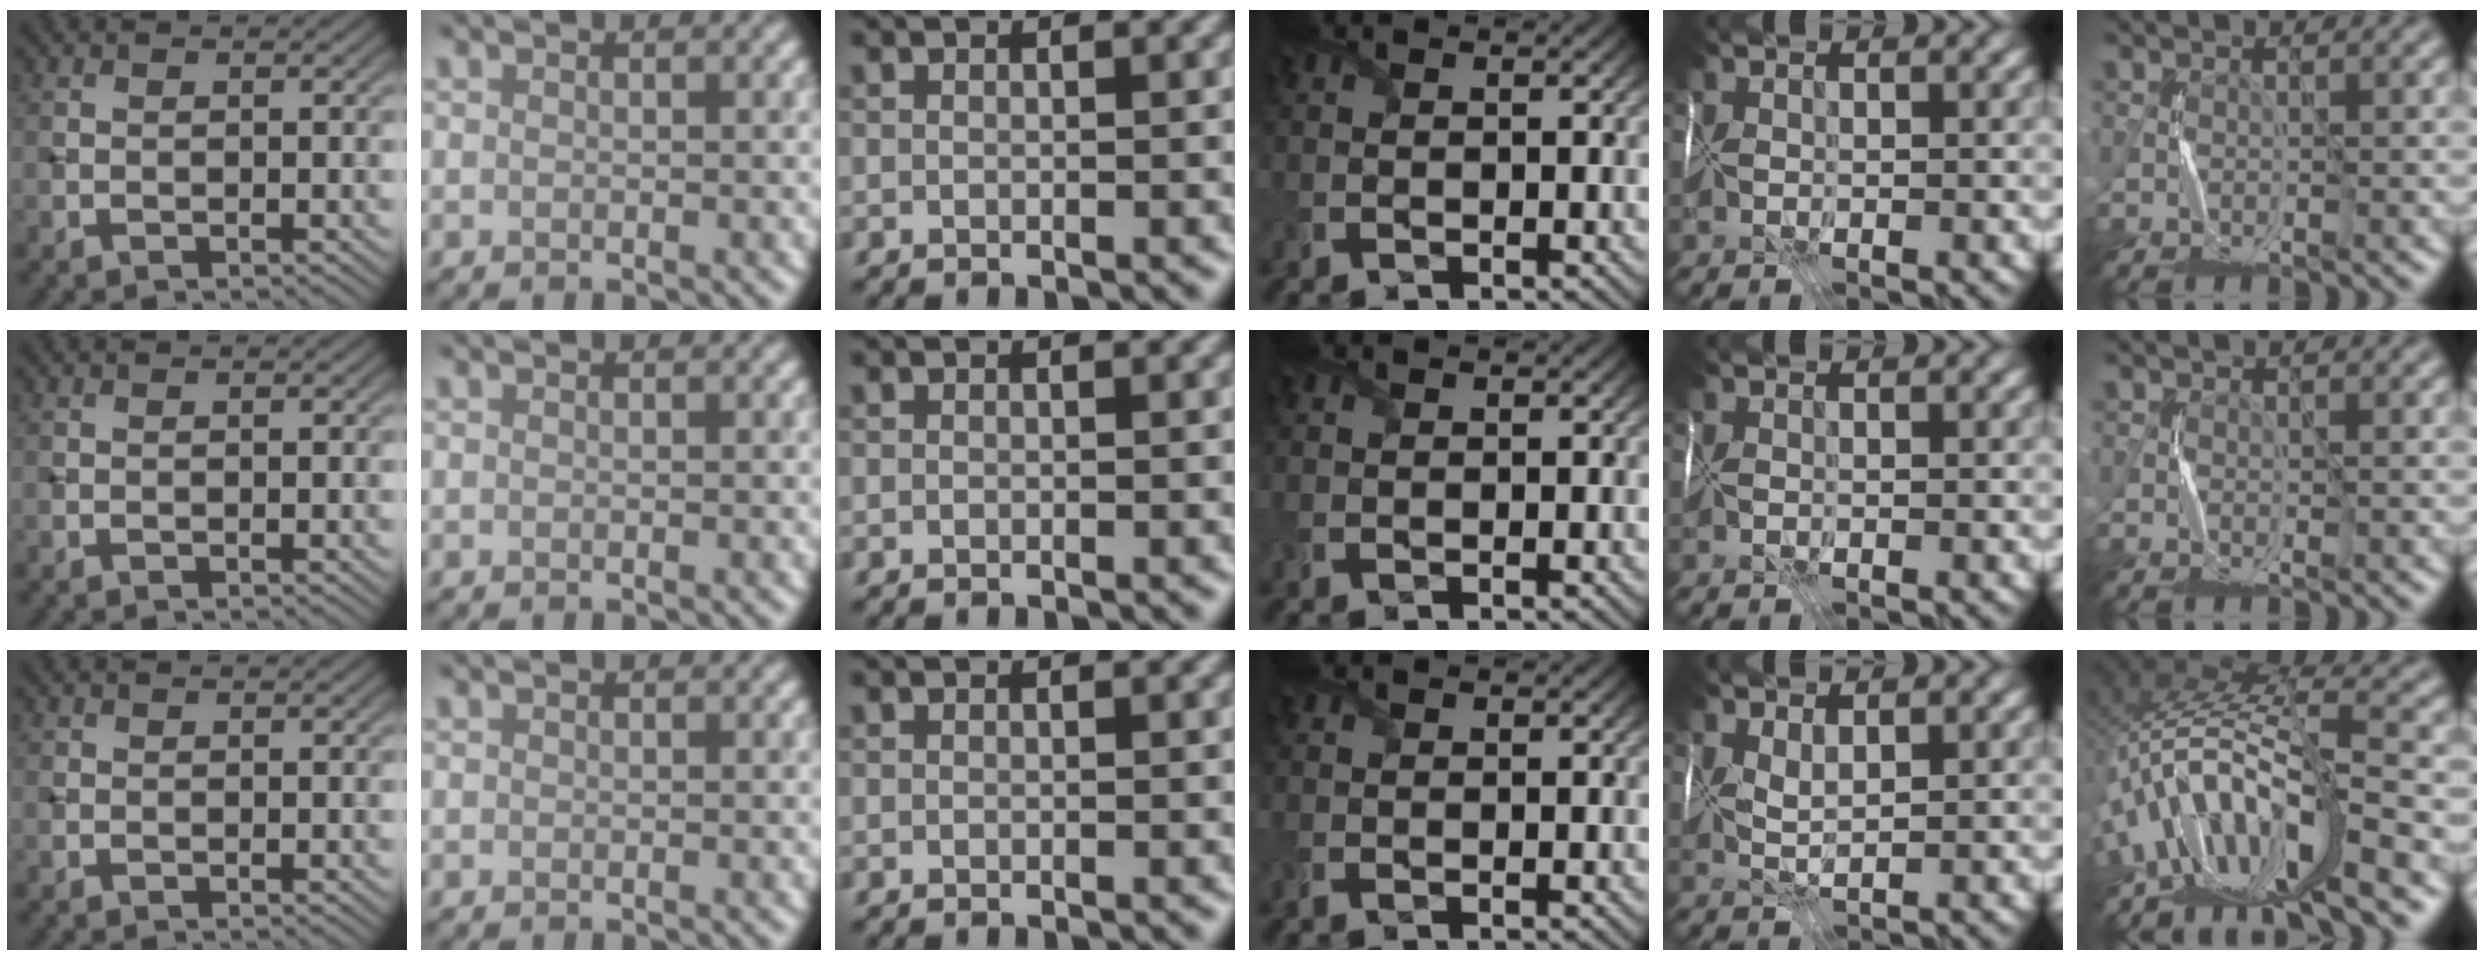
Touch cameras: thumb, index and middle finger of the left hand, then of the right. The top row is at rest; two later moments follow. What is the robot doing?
{"motion": "fold", "object": "wrapping paper"}